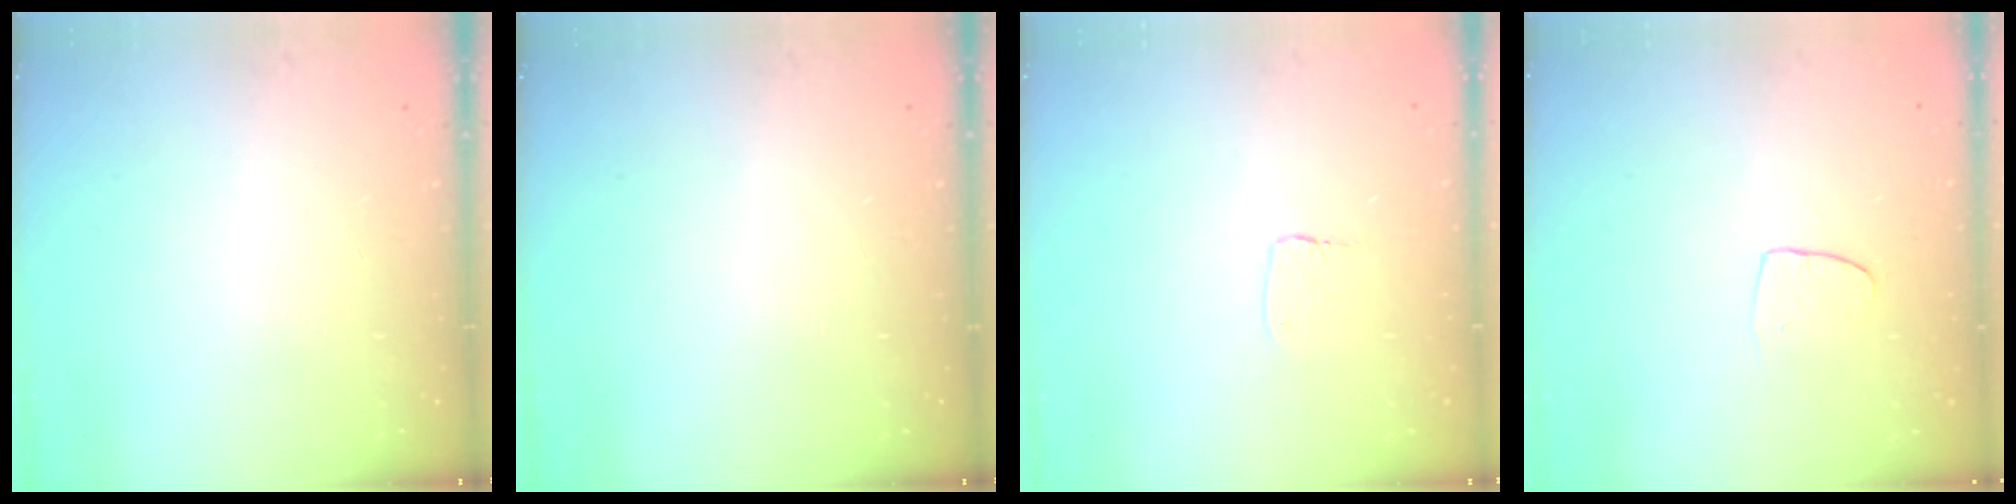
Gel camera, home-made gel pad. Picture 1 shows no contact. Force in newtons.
{"total": 0.0}
{"total": 3.1, "press": 3.1, "slide": 0.3}
{"total": 5.8, "press": 5.7, "slide": 0.4}